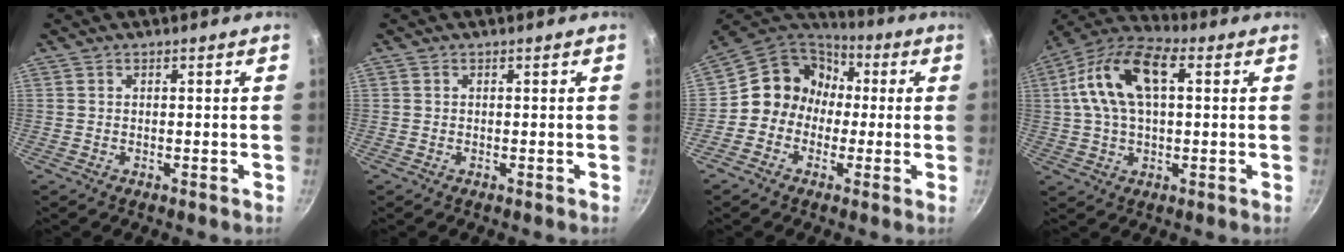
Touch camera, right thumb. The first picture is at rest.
{"total": 0.0}
{"total": 12.2, "force": [0.0, 11.1, 5.0], "torque": [-0.038, 0.042, -0.022]}
{"total": 16.1, "force": [3.5, 8.6, 13.1], "torque": [-0.235, 0.024, 0.048]}